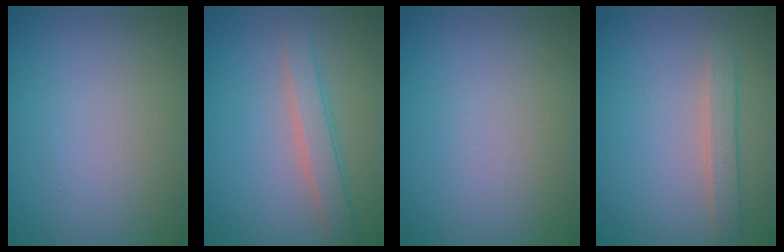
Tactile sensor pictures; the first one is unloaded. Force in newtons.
{"total": 2.5, "press": 2.5, "slide": 0.1}
{"total": 0.0}
{"total": 1.8, "press": 1.8, "slide": 0.1}